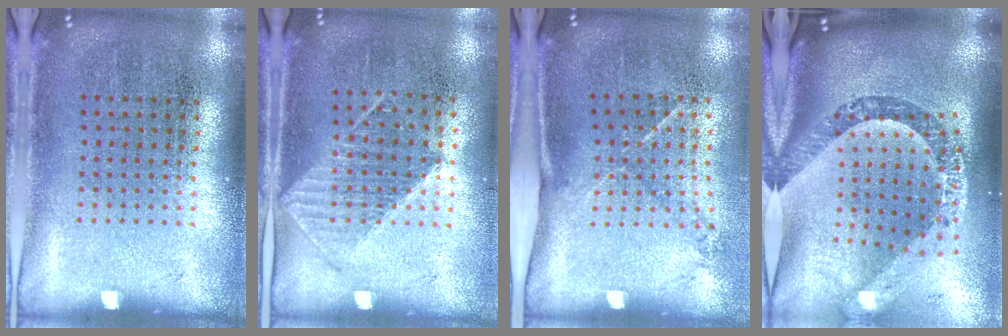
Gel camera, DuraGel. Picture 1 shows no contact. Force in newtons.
{"total": 0.9, "press": 0.8, "slide": 0.4}
{"total": 1.6, "press": 1.0, "slide": 1.3}
{"total": 3.7, "press": 2.6, "slide": 2.7}